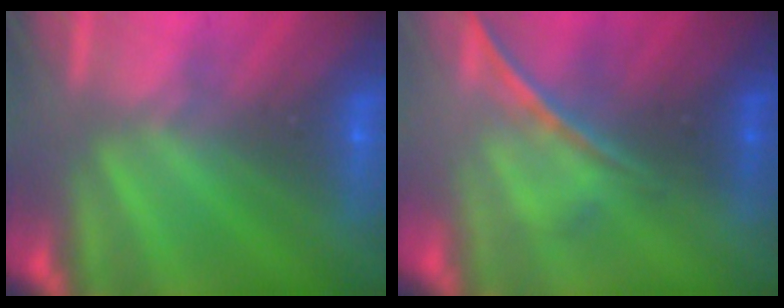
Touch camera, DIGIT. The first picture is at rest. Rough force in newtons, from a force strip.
{"total": 1.7}